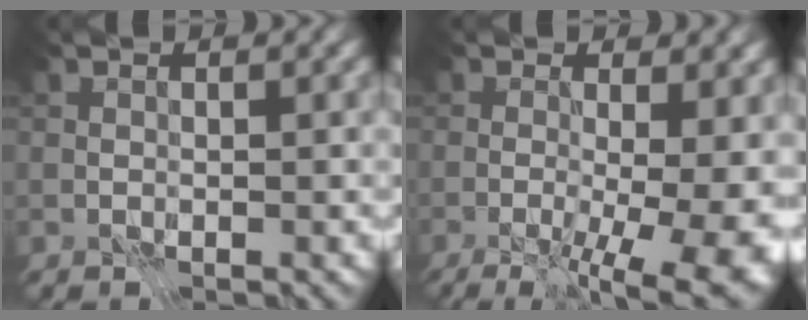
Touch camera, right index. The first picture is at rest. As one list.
[{"total": 10.9, "force": [-2.0, 3.9, 9.9], "torque": [-0.095, -0.016, -0.016]}]